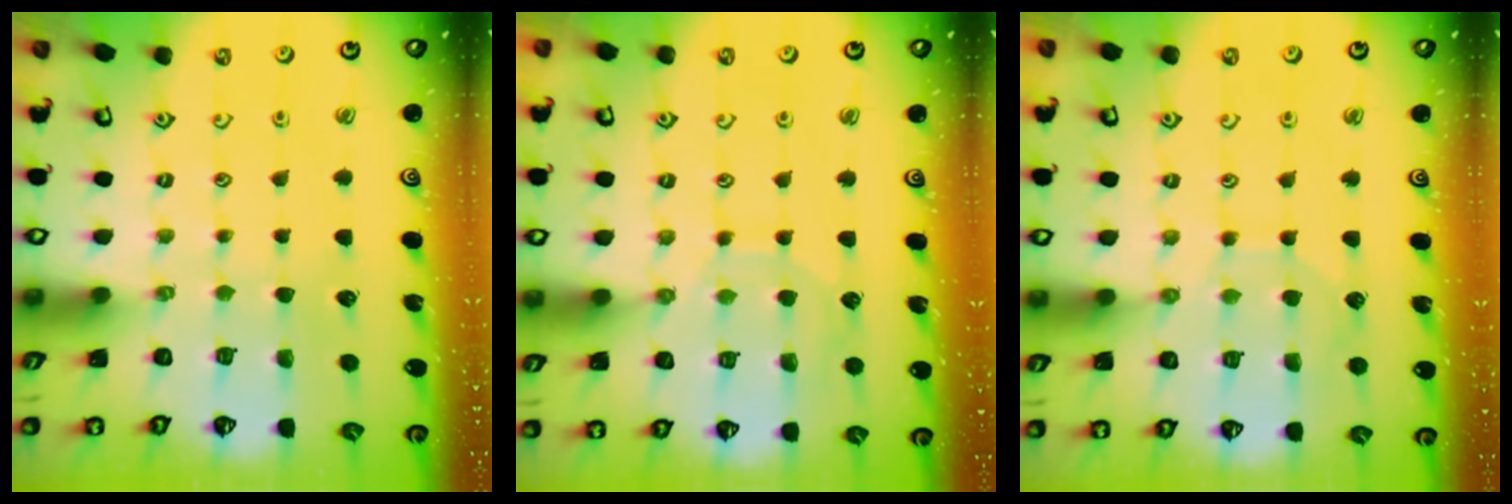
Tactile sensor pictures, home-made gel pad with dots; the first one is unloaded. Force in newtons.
{"total": 7.6, "press": 7.5, "slide": 0.7}
{"total": 6.1, "press": 6.1, "slide": 0.6}